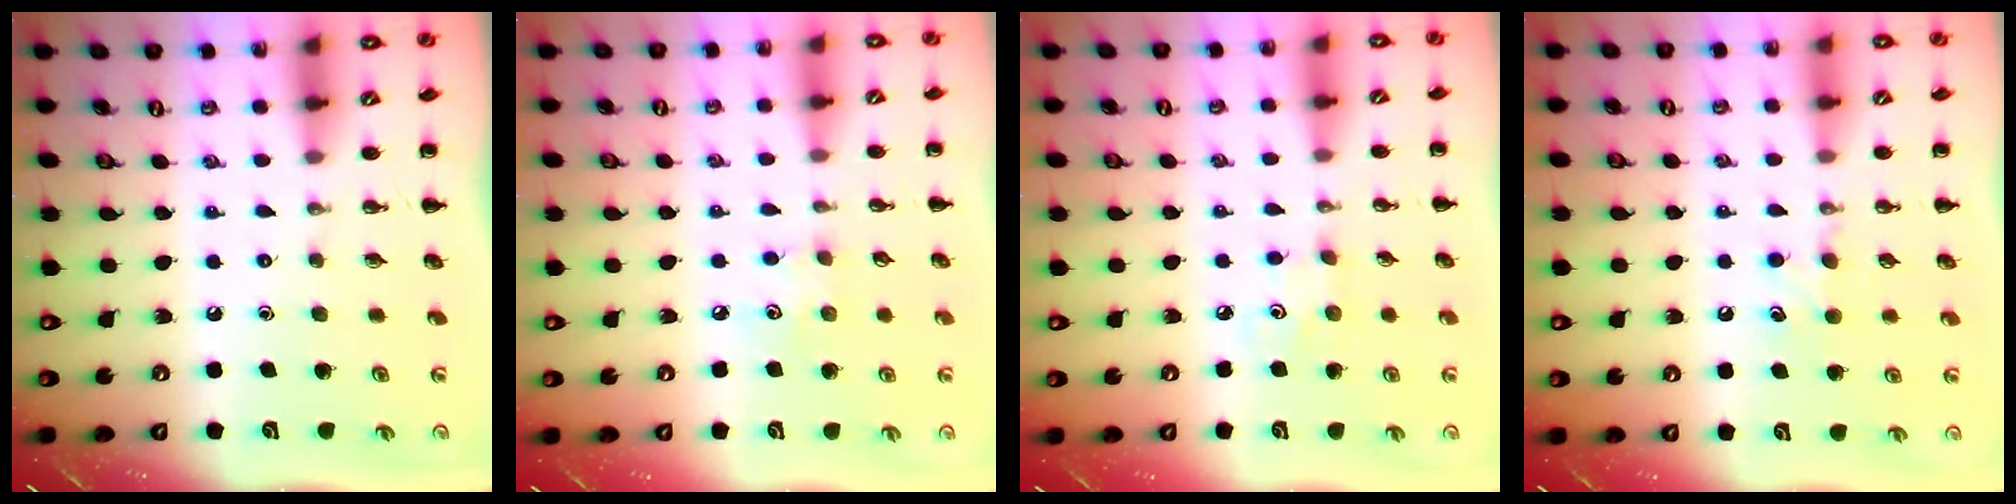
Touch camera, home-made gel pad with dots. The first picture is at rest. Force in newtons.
{"total": 4.3, "press": 4.3, "slide": 0.9}
{"total": 3.1, "press": 2.9, "slide": 0.9}
{"total": 6.1, "press": 5.9, "slide": 1.7}